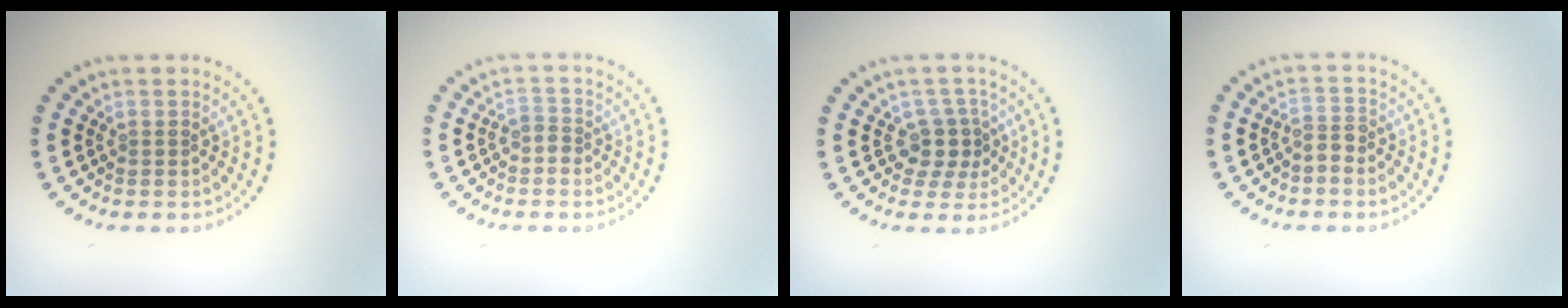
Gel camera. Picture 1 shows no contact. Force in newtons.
{"total": 1.2, "press": 0.9, "slide": 0.8}
{"total": 2.7, "press": 2.1, "slide": 1.7}
{"total": 1.8, "press": 1.4, "slide": 1.1}